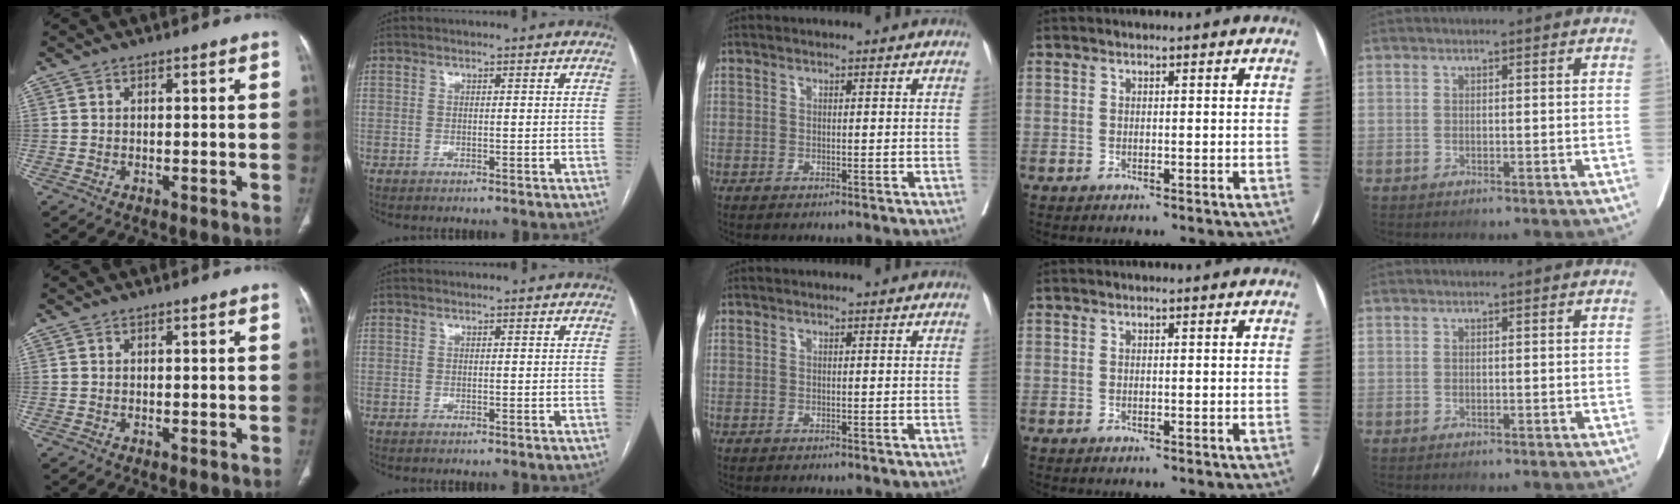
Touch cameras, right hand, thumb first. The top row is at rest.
{}